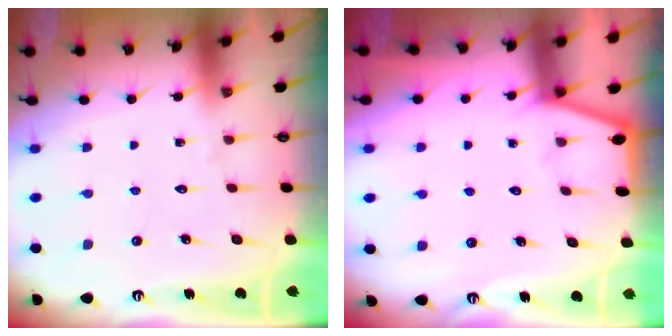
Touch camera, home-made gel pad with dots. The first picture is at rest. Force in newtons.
{"total": 1.9, "press": 1.9, "slide": 0.3}